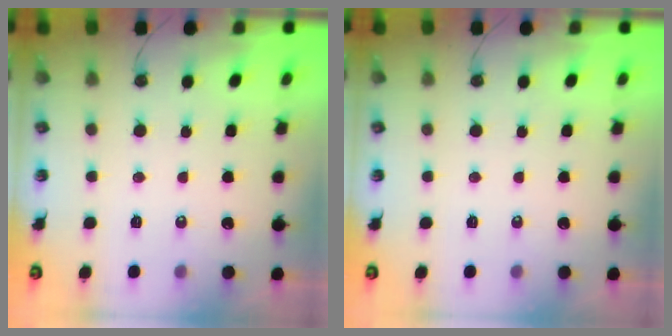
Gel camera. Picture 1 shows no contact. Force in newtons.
{"total": 0.0}